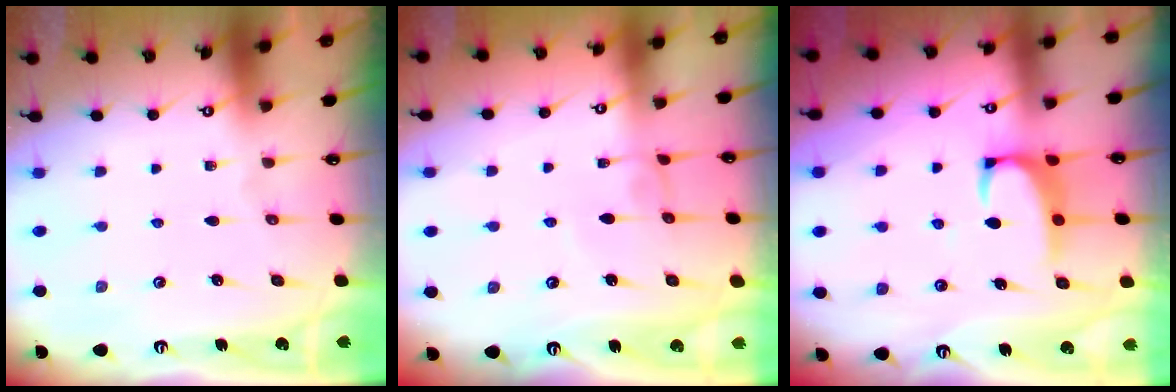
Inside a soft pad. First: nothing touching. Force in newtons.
{"total": 2.9, "press": 2.9, "slide": 0.1}
{"total": 2.5, "press": 2.4, "slide": 0.8}